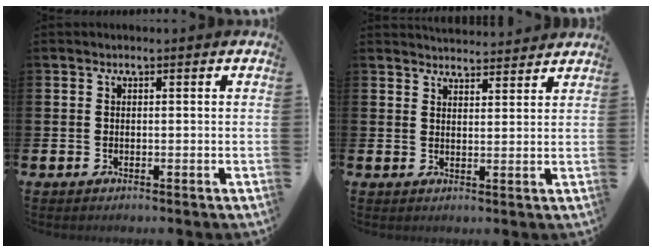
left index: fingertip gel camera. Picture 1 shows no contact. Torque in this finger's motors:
{"motor_torque": [-0.17, -0.51, -0.02, 0.01]}